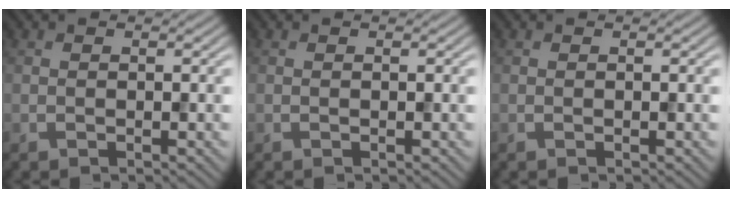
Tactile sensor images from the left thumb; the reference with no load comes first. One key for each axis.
{"total": 0.0}
{"total": 0.0}